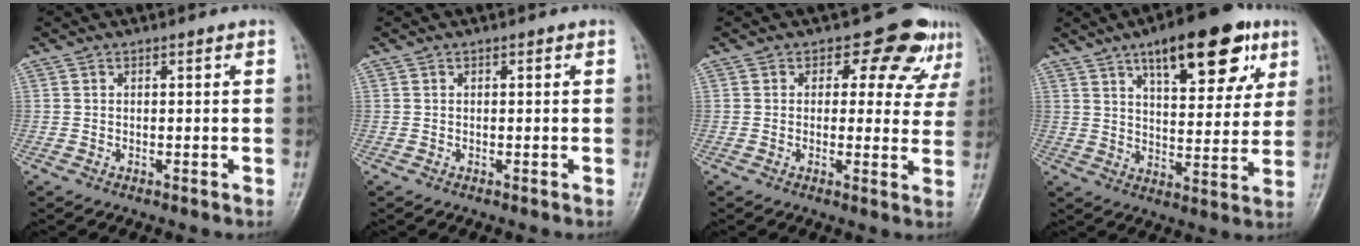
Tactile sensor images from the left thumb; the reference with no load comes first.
{"total": 0.0}
{"total": 8.3, "force": [5.0, 5.2, 4.0], "torque": [-0.009, -0.023, 0.047]}
{"total": 18.5, "force": [9.8, 7.5, 13.8], "torque": [-0.152, -0.028, 0.144]}